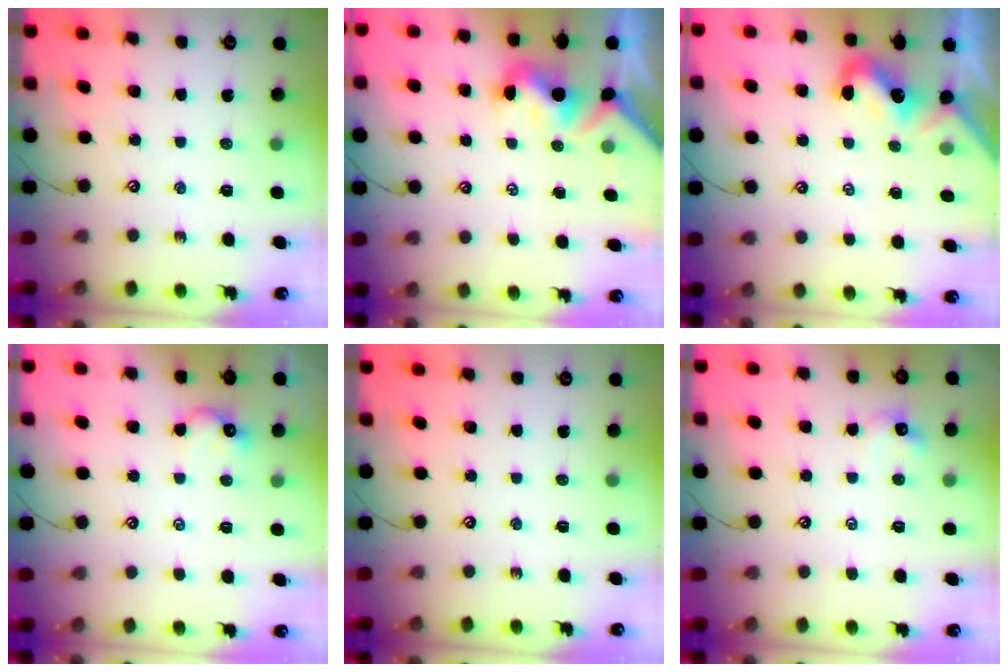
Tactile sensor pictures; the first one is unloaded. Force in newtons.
{"total": 2.2, "press": 2.1, "slide": 0.7}
{"total": 0.8, "press": 0.7, "slide": 0.5}
{"total": 1.7, "press": 1.6, "slide": 0.7}
{"total": 0.0}
{"total": 1.0, "press": 0.9, "slide": 0.5}